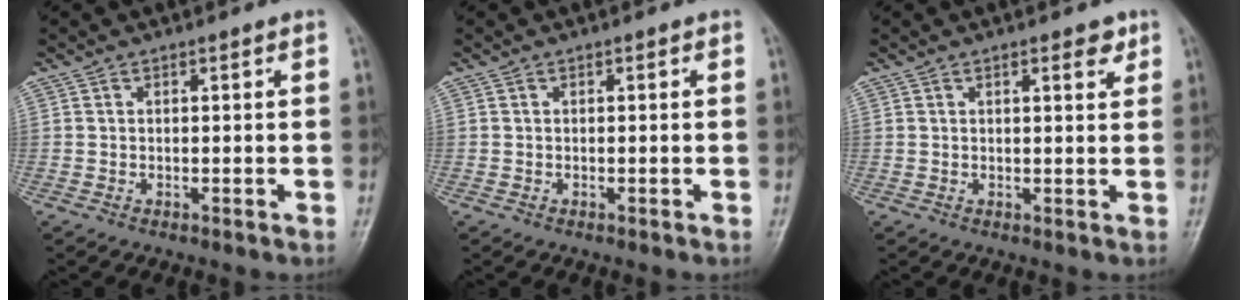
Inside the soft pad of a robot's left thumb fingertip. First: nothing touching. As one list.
[{"total": 0.0}, {"total": 2.8, "force": [1.6, 1.1, 2.0], "torque": [-0.017, -0.005, 0.017]}]